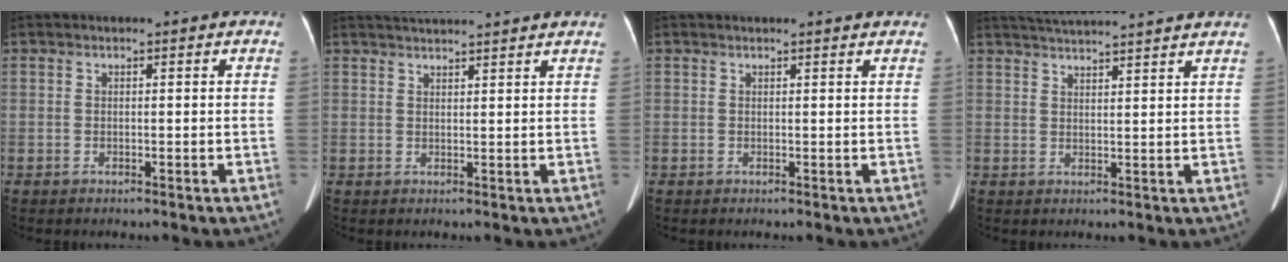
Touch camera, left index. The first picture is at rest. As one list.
[{"total": 8.4, "force": [7.8, -0.6, 2.9], "torque": [-0.047, 0.030, 0.102]}, {"total": 3.0, "force": [2.9, 0.0, 0.9], "torque": [-0.015, 0.008, 0.028]}, {"total": 12.0, "force": [11.1, -0.7, 4.5], "torque": [-0.081, 0.019, 0.151]}]